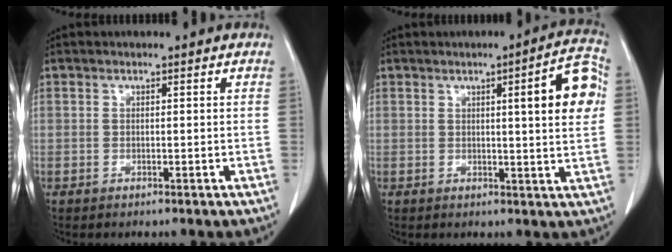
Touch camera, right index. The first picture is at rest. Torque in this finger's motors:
{"motor_torque": [0.66, 0.51, 0.39, 0.06]}